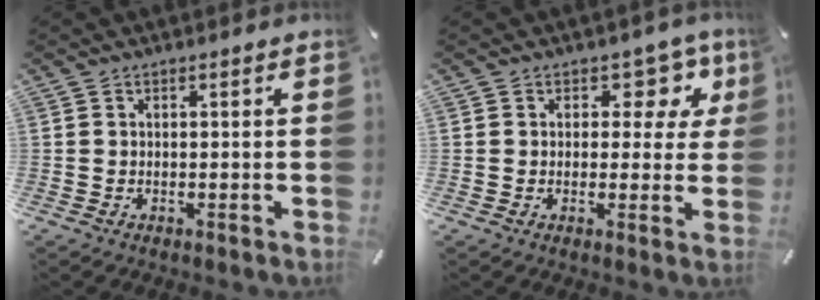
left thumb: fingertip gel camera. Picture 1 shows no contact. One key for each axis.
{"total": 7.6, "fx": 3.3, "fy": 5.2, "fz": 4.4, "tx": -0.037, "ty": -0.019, "tz": 0.049}